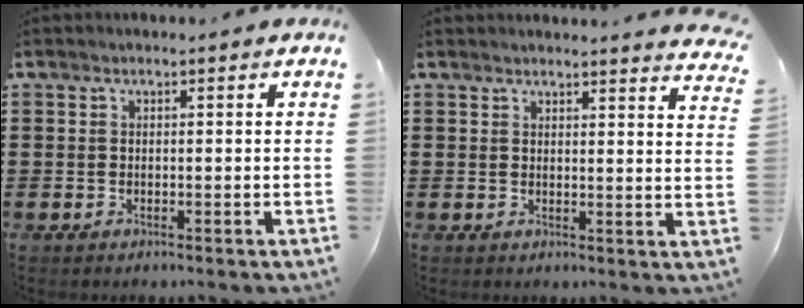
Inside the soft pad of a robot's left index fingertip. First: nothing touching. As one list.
[{"total": 2.8, "force": [2.8, -0.3, 0.4], "torque": [-0.008, -0.015, 0.051]}]